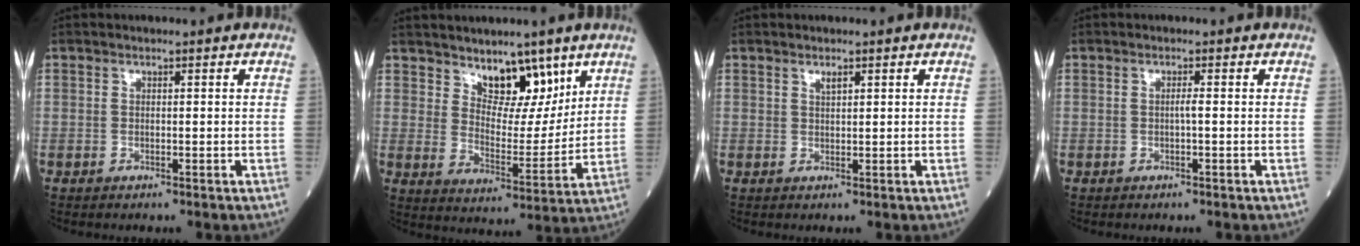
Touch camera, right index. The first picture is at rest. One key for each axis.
{"total": 8.5, "fx": 5.9, "fy": 3.7, "fz": 4.8, "tx": -0.067, "ty": -0.010, "tz": 0.106}
{"total": 1.1, "fx": 0.8, "fy": 0.3, "fz": 0.8, "tx": -0.016, "ty": -0.001, "tz": 0.016}
{"total": 0.8, "fx": -0.2, "fy": -0.1, "fz": 0.8, "tx": -0.013, "ty": 0.001, "tz": -0.004}